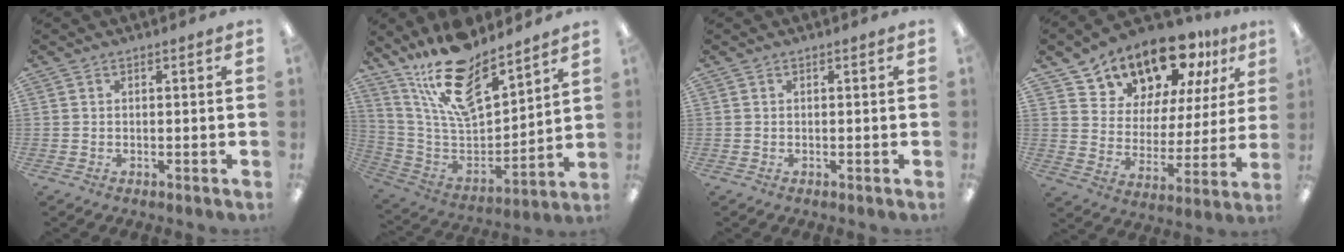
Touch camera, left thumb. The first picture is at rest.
{"total": 20.9, "force": [16.2, 7.4, 10.8], "torque": [-0.198, -0.103, 0.287]}
{"total": 0.0}
{"total": 15.6, "force": [13.4, 6.7, 4.3], "torque": [-0.095, -0.105, 0.243]}